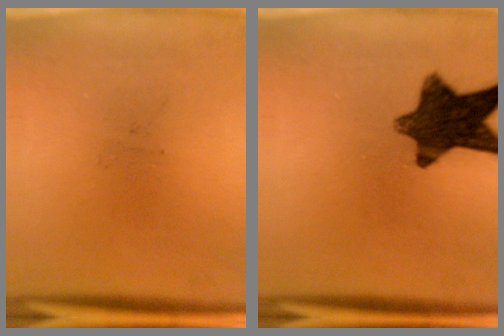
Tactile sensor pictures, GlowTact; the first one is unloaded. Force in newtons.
{"total": 11.5}